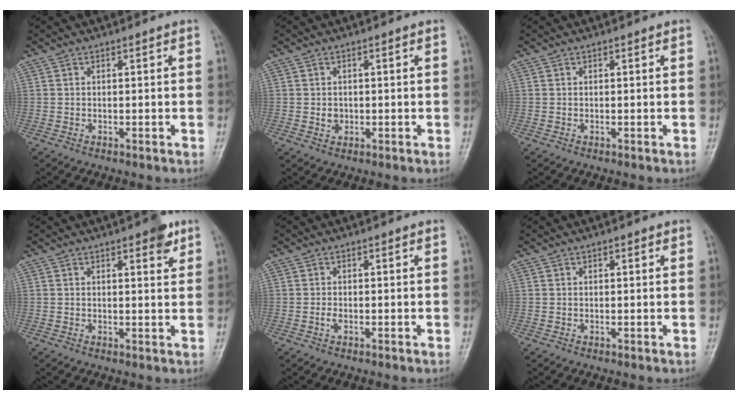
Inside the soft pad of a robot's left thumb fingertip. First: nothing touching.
{"total": 1.8, "force": [-0.2, 1.6, 0.9], "torque": [-0.006, 0.002, 0.000]}
{"total": 0.0}
{"total": 4.1, "force": [2.4, 1.4, 3.0], "torque": [-0.029, -0.011, 0.027]}
{"total": 1.1, "force": [-0.3, 0.6, 0.8], "torque": [-0.018, -0.001, -0.008]}
{"total": 0.9, "force": [0.5, 0.4, 0.7], "torque": [-0.008, 0.000, 0.004]}